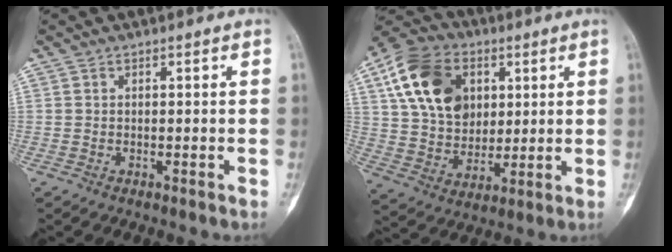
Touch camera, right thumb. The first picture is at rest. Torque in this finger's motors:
{"motor_torque": [0.01, 0.97, 0.55, 0.24, 0.12]}